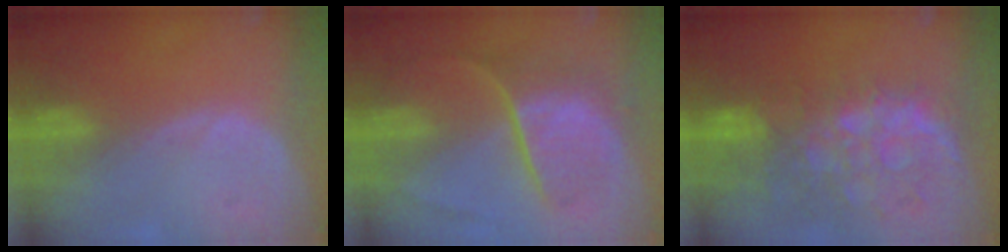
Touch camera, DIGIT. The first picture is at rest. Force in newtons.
{"total": 9.3, "press": 7.7, "slide": 5.2}
{"total": 11.2, "press": 9.8, "slide": 5.5}